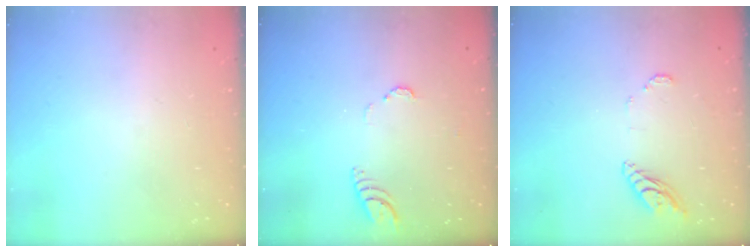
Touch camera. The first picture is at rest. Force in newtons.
{"total": 3.3, "press": 3.3, "slide": 0.3}
{"total": 7.9, "press": 7.8, "slide": 0.5}